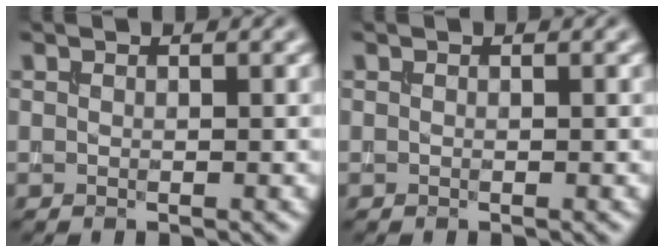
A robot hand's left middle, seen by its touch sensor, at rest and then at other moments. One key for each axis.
{"total": 0.0}